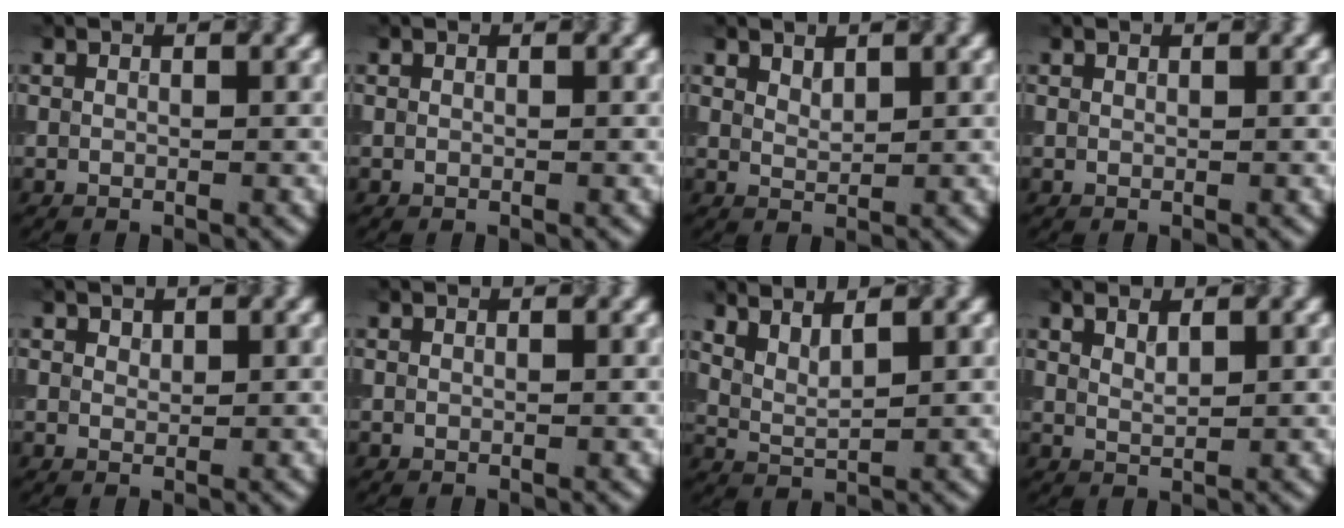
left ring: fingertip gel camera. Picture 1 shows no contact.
{"total": 0.0}
{"total": 1.2, "force": [1.0, 0.5, 0.5], "torque": [-0.012, -0.001, 0.023]}
{"total": 0.0}
{"total": 0.7, "force": [0.5, 0.4, 0.1], "torque": [-0.001, -0.002, 0.010]}
{"total": 0.0}
{"total": 2.8, "force": [2.3, 0.6, 1.4], "torque": [-0.027, -0.001, 0.051]}
{"total": 1.4, "force": [1.0, 0.4, 0.8], "torque": [-0.018, -0.001, 0.022]}